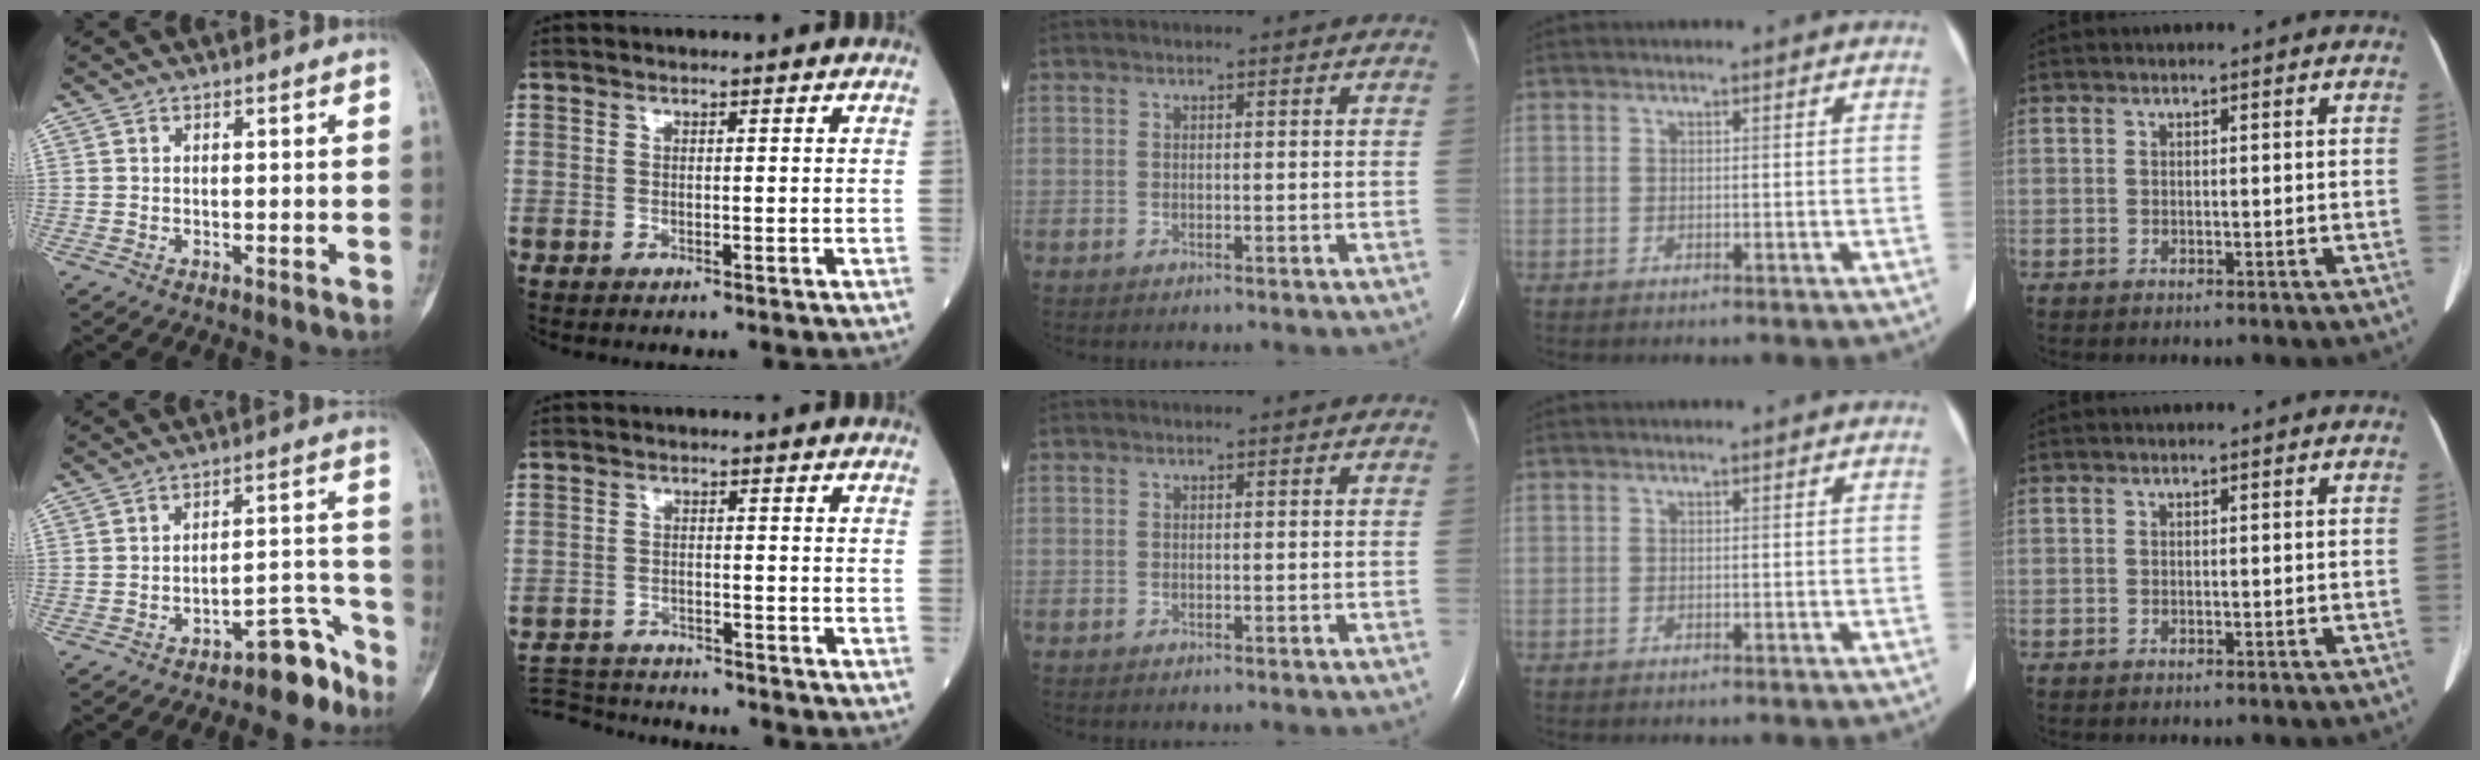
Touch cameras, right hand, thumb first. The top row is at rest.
{"thumb": {"total": 7.5, "force": [-6.4, 2.7, 2.8], "torque": [0.000, 0.104, -0.098]}, "index": {"total": 10.0, "force": [-9.7, 1.2, 2.0], "torque": [-0.042, 0.000, -0.157]}}